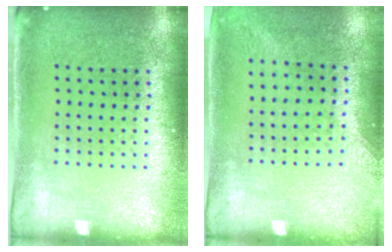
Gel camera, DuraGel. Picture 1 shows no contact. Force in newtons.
{"total": 1.3, "press": 1.0, "slide": 0.8}